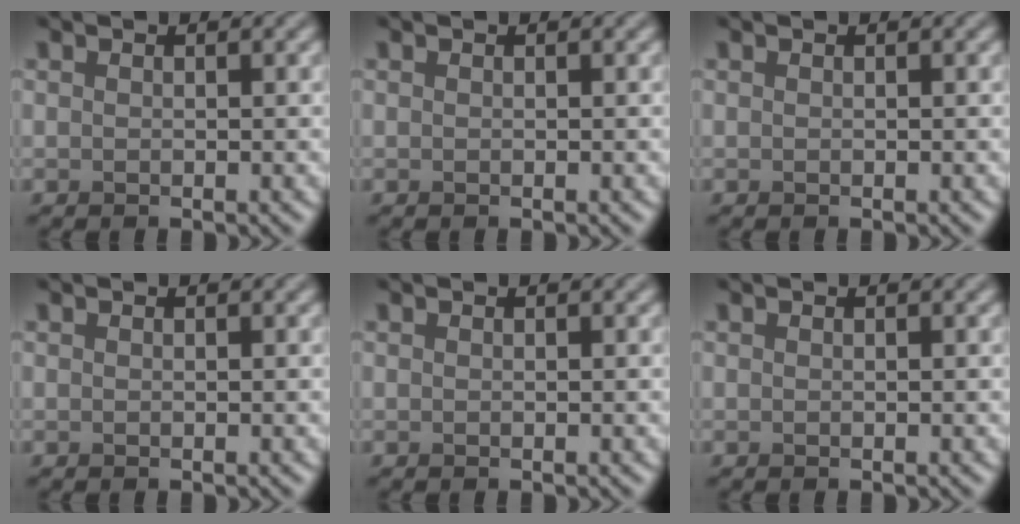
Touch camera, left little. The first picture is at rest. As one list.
[{"total": 0.0}, {"total": 0.0}, {"total": 0.0}, {"total": 0.0}, {"total": 0.0}]